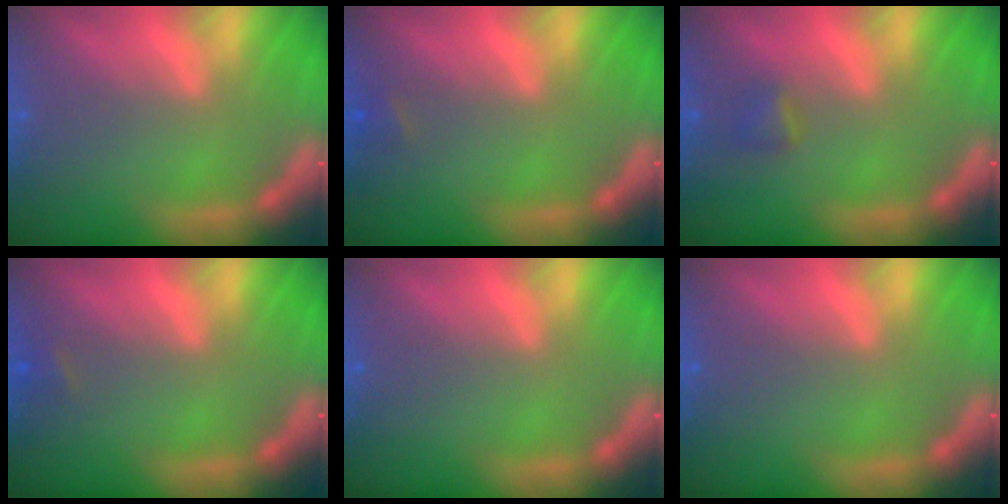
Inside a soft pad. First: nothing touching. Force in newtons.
{"total": 0.9}
{"total": 1.4}
{"total": 0.9}
{"total": 0.0}
{"total": 0.0}